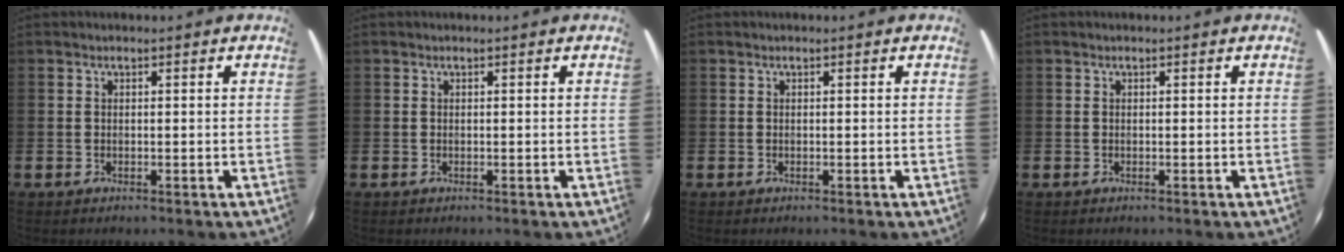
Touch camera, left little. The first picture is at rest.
{"total": 0.0}
{"total": 0.0}
{"total": 0.0}